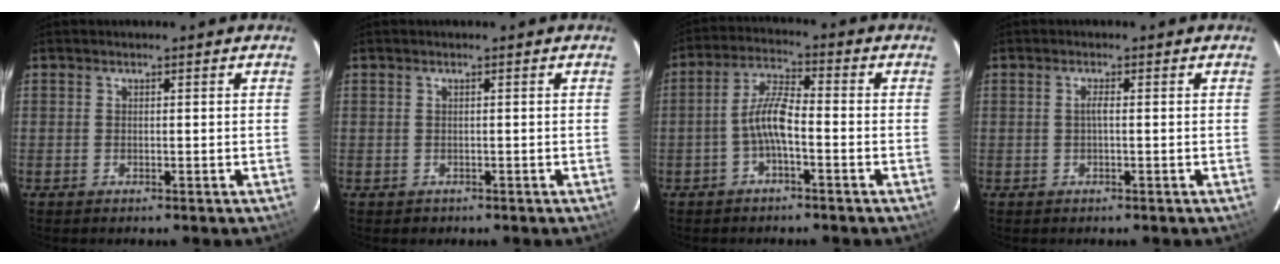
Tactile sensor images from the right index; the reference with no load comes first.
{"total": 0.8, "force": [-0.3, 0.7, 0.0], "torque": [0.001, 0.002, 0.002]}
{"total": 5.9, "force": [-2.1, 1.3, 5.3], "torque": [-0.114, 0.015, -0.042]}
{"total": 1.0, "force": [-0.1, -0.1, 1.0], "torque": [-0.020, 0.004, -0.004]}